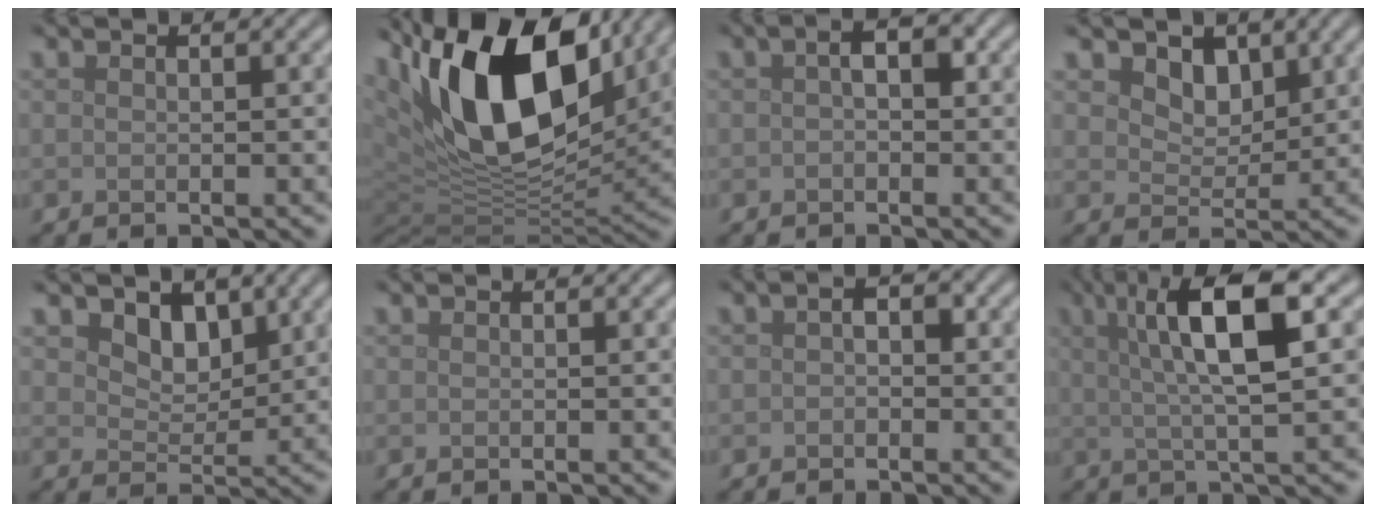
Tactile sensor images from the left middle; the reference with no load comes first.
{"total": 16.4, "force": [7.3, 7.9, 12.4], "torque": [-0.227, 0.017, 0.119]}
{"total": 2.0, "force": [0.1, 1.0, 1.7], "torque": [-0.025, 0.006, -0.003]}
{"total": 2.7, "force": [1.7, 1.7, 1.2], "torque": [-0.032, -0.012, 0.026]}
{"total": 2.9, "force": [1.8, 1.8, 1.3], "torque": [-0.033, -0.011, 0.026]}
{"total": 0.0}
{"total": 1.4, "force": [-0.2, 0.9, 1.0], "torque": [-0.016, 0.001, -0.007]}
{"total": 8.6, "force": [2.7, 2.1, 7.9], "torque": [-0.115, 0.018, 0.038]}